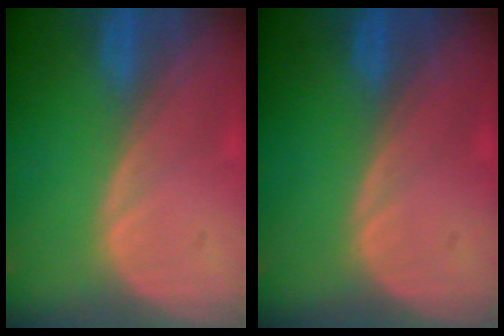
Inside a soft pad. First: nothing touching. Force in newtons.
{"total": 0.0}